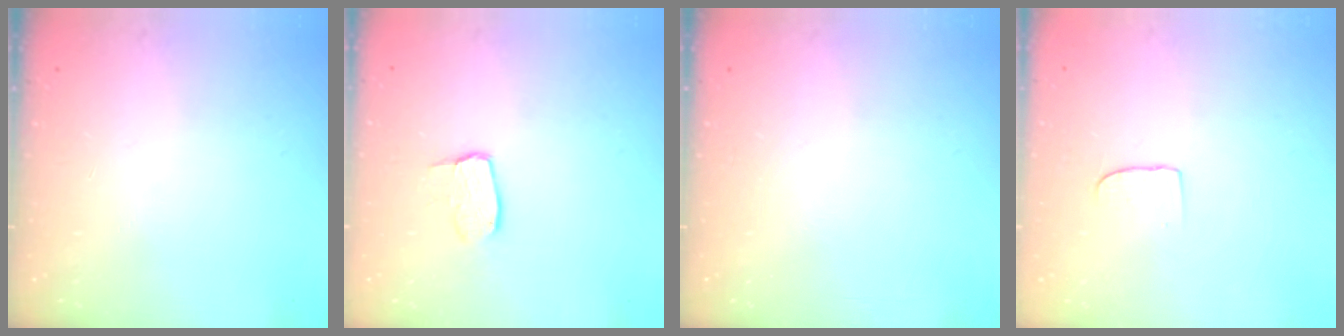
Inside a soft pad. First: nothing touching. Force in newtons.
{"total": 6.1, "press": 6.0, "slide": 0.4}
{"total": 0.0}
{"total": 4.7, "press": 4.7, "slide": 0.4}